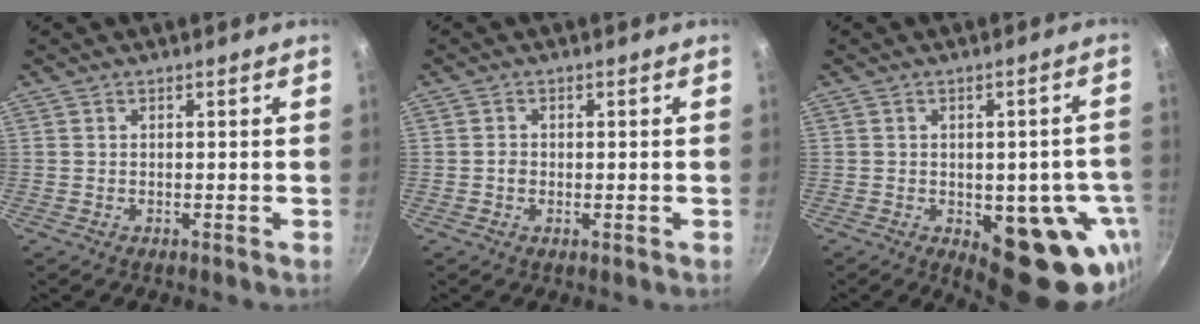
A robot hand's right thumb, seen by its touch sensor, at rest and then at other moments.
{"total": 1.4, "force": [-0.2, 1.1, 0.8], "torque": [-0.013, 0.003, -0.006]}
{"total": 17.0, "force": [-5.0, 8.4, 13.9], "torque": [-0.088, -0.003, -0.054]}